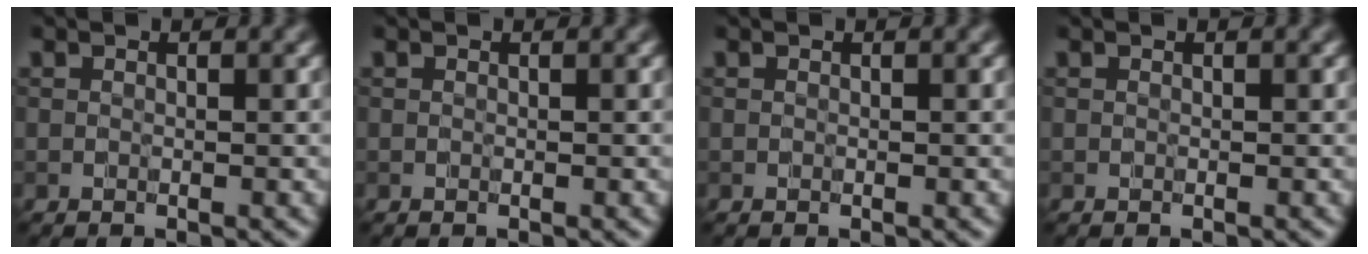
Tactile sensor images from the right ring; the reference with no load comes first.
{"total": 0.0}
{"total": 0.0}
{"total": 0.0}